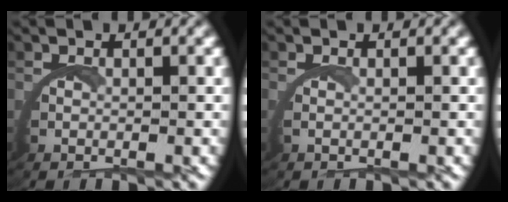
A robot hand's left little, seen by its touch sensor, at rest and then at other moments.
{"total": 0.5, "force": [0.1, 0.0, 0.5], "torque": [-0.010, 0.003, 0.001]}